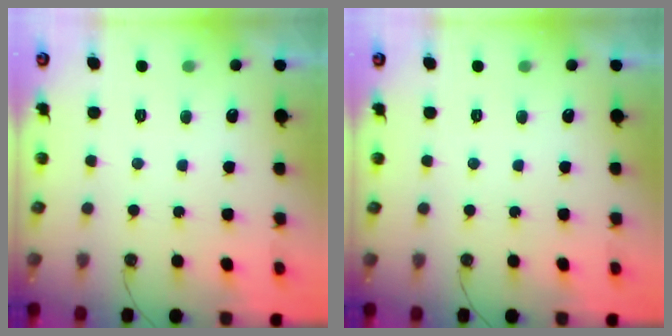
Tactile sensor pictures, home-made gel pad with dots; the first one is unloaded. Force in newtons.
{"total": 0.6, "press": 0.1, "slide": 0.5}